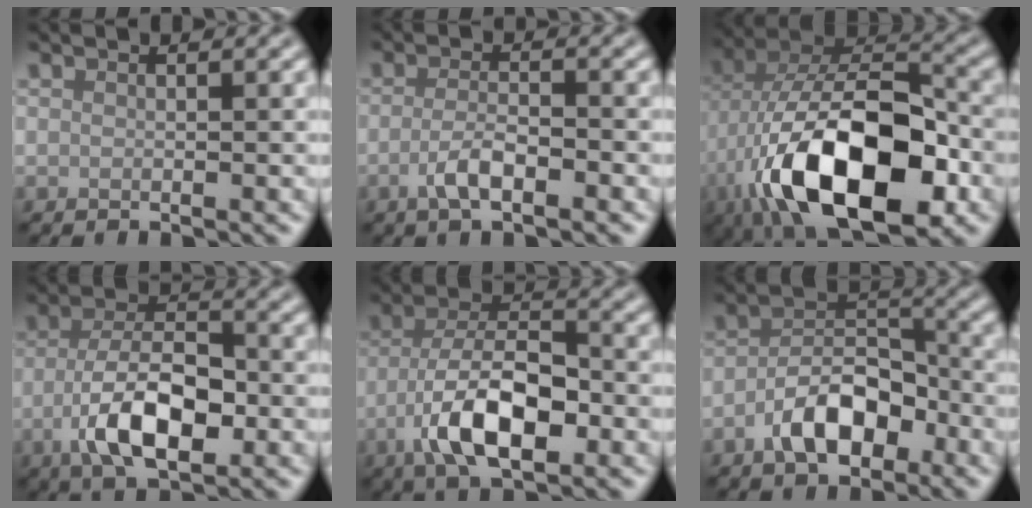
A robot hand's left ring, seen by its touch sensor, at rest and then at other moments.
{"total": 2.9, "force": [-1.4, 0.9, 2.4], "torque": [-0.049, 0.002, -0.029]}
{"total": 15.0, "force": [-6.0, 7.1, 11.8], "torque": [-0.201, -0.001, -0.107]}
{"total": 7.5, "force": [-2.6, 3.3, 6.2], "torque": [-0.117, 0.003, -0.051]}
{"total": 8.4, "force": [-3.5, 3.4, 6.8], "torque": [-0.126, 0.009, -0.069]}
{"total": 5.9, "force": [-3.0, 3.1, 4.1], "torque": [-0.066, 0.011, -0.059]}